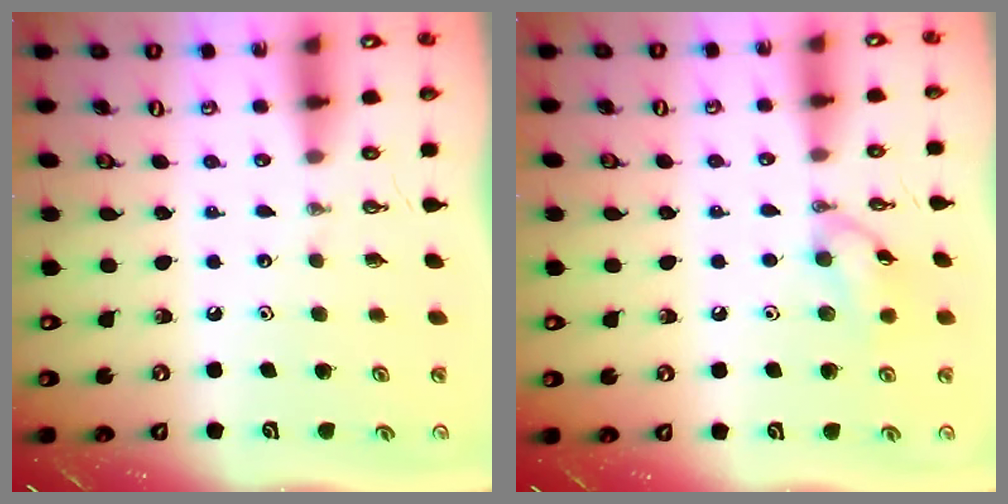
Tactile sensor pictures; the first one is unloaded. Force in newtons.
{"total": 9.1, "press": 9.1, "slide": 0.4}